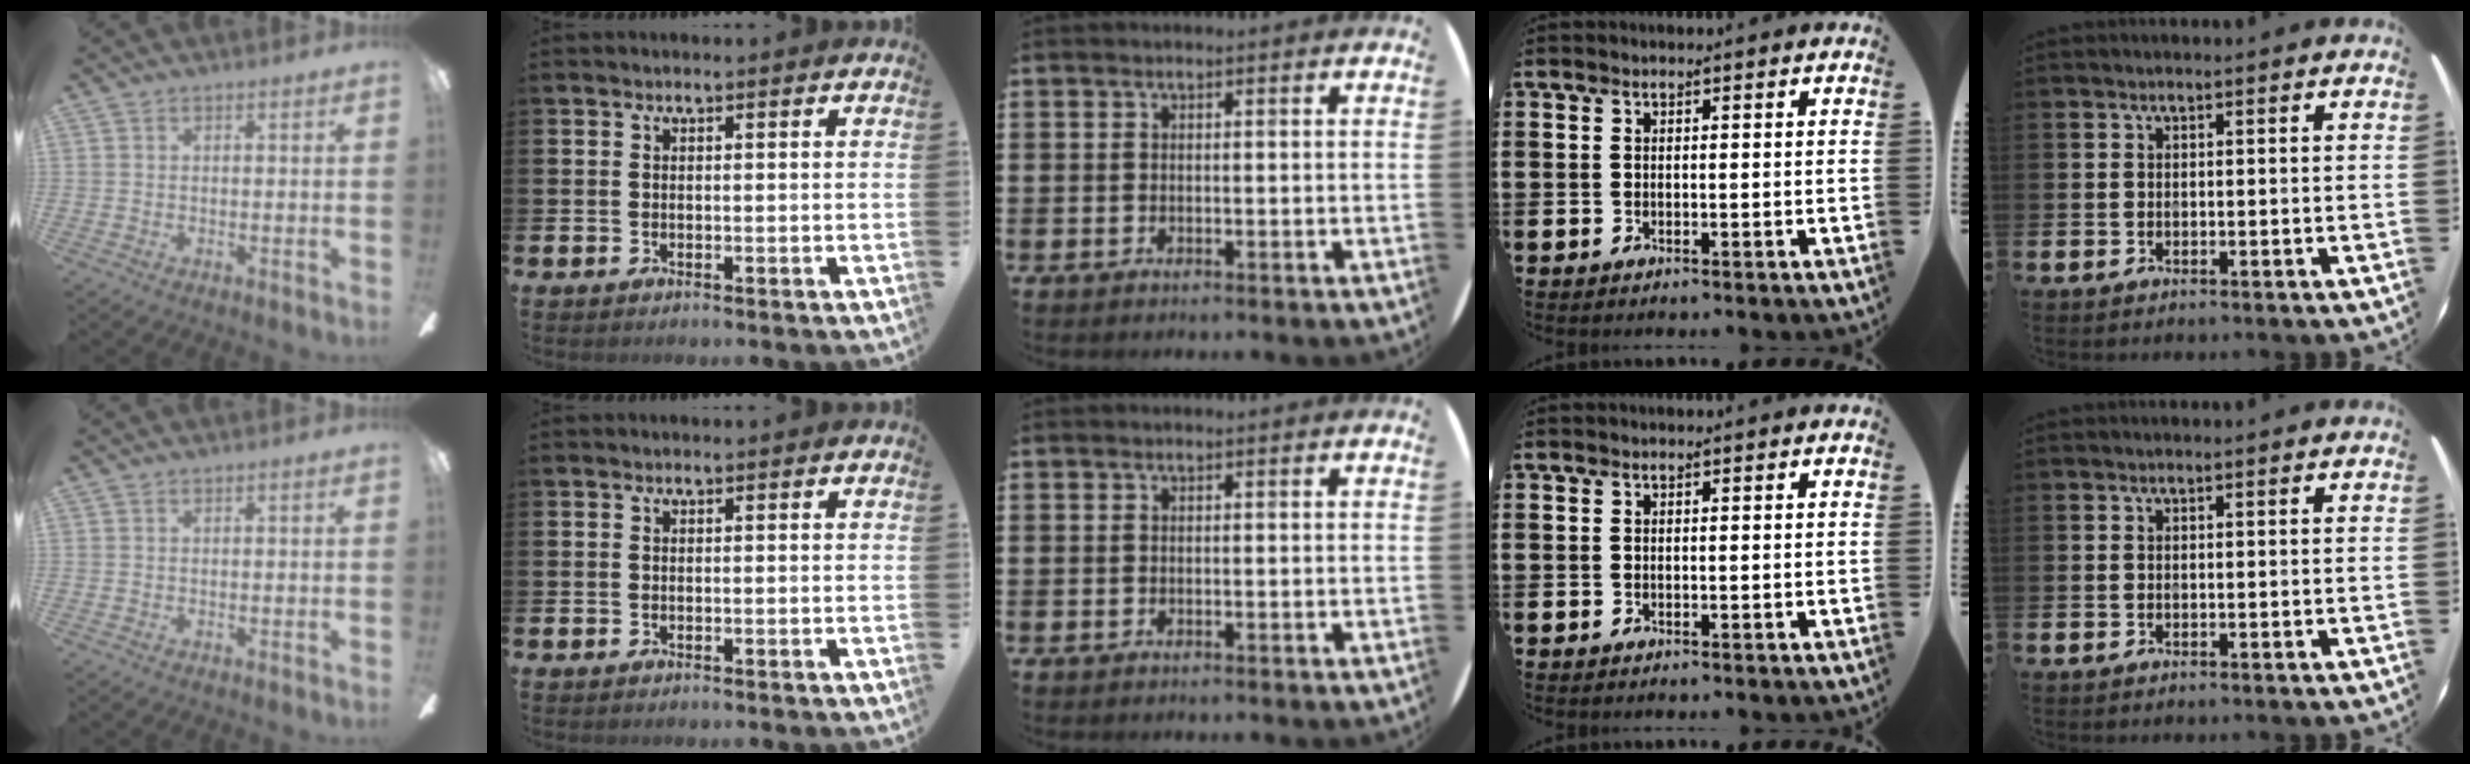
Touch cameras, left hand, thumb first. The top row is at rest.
{}